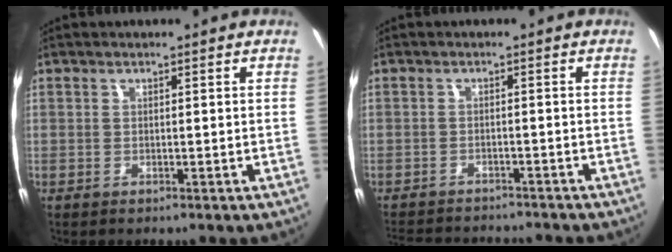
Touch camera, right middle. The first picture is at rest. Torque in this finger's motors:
{"motor_torque": [0.32, -0.51, 0.04, 0.02]}